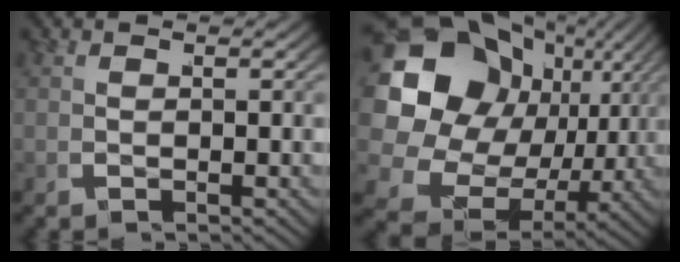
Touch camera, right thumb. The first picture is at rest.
{"total": 16.8, "force": [0.6, 12.8, 10.9], "torque": [-0.225, -0.036, 0.010]}